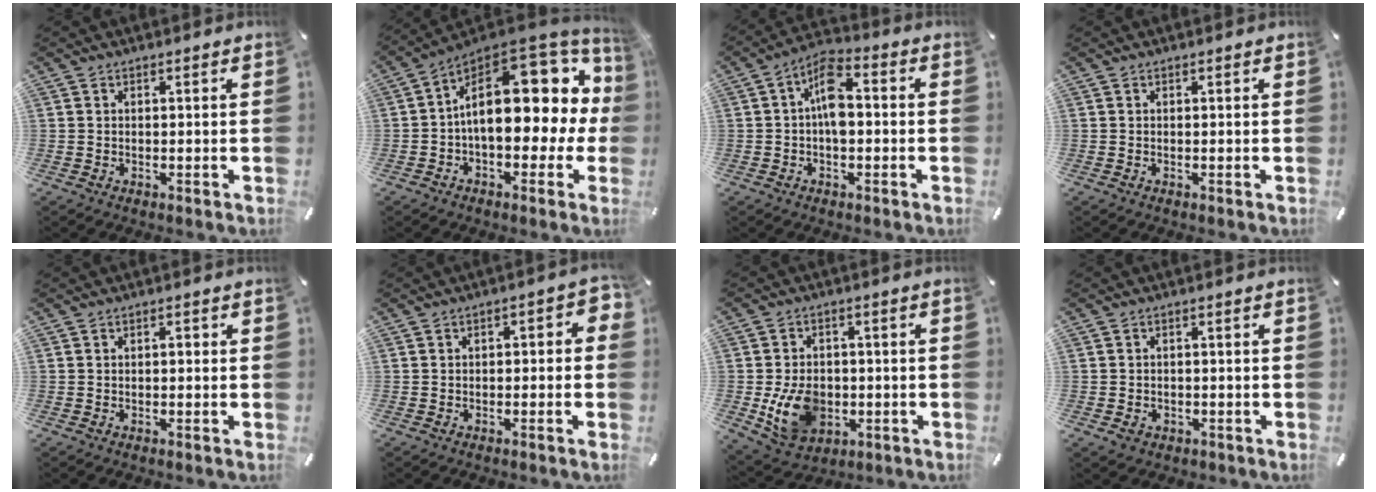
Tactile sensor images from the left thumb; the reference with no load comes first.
{"total": 21.6, "force": [4.4, 12.1, 17.3], "torque": [-0.257, -0.039, 0.081]}
{"total": 7.9, "force": [-0.8, 4.3, 6.6], "torque": [-0.122, 0.010, -0.015]}
{"total": 0.0}
{"total": 1.0, "force": [0.0, 0.5, 0.8], "torque": [-0.015, 0.005, -0.003]}
{"total": 3.1, "force": [-1.4, 1.7, 2.2], "torque": [-0.039, 0.017, -0.028]}
{"total": 11.4, "force": [-2.2, 8.9, 6.7], "torque": [-0.133, 0.007, -0.038]}
{"total": 2.4, "force": [-1.1, 2.0, 0.9], "torque": [-0.015, 0.006, -0.021]}